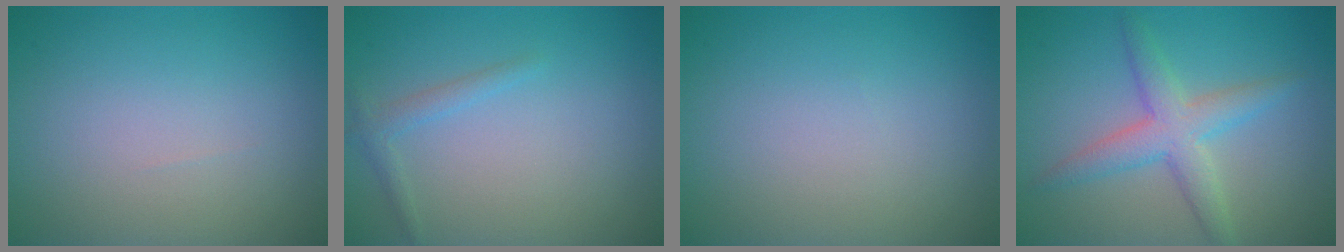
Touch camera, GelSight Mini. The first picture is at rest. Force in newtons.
{"total": 1.3, "press": 1.3, "slide": 0.1}
{"total": 0.0}
{"total": 3.9, "press": 3.9, "slide": 0.1}